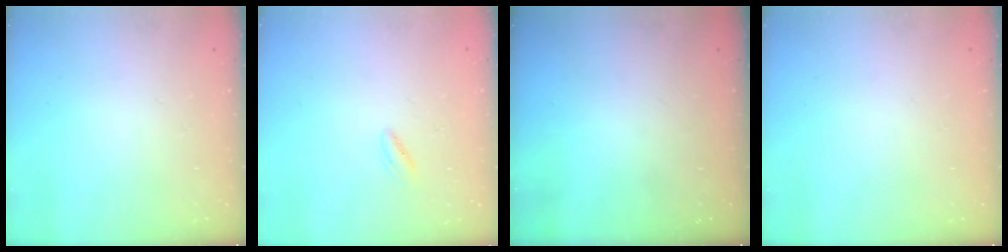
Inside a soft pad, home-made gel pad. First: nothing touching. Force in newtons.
{"total": 1.1, "press": 0.9, "slide": 0.7}
{"total": 0.0}
{"total": 0.0}